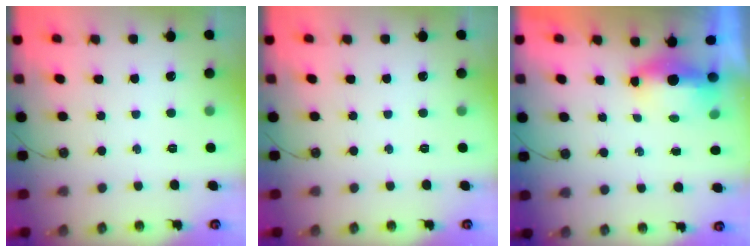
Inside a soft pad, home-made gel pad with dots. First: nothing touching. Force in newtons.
{"total": 0.0}
{"total": 13.9, "press": 7.1, "slide": 12.0}